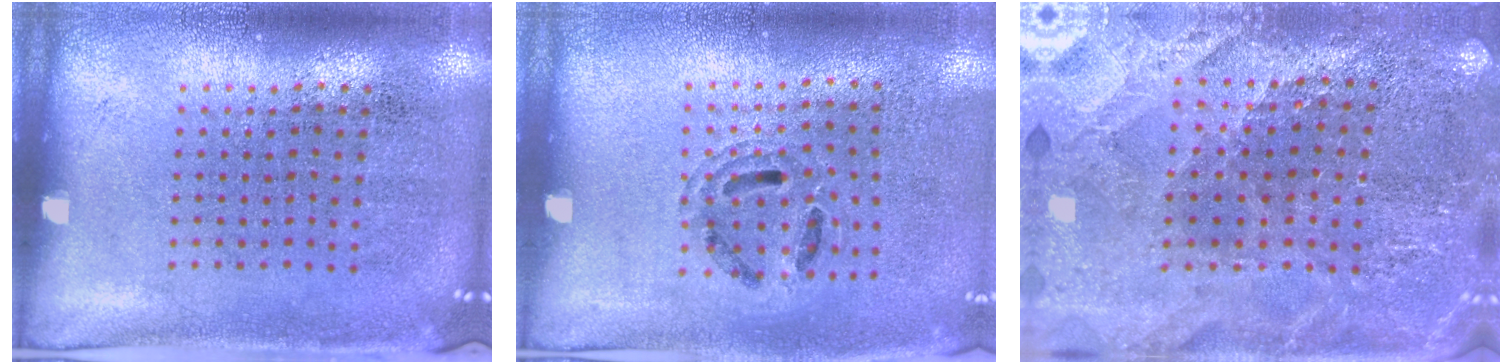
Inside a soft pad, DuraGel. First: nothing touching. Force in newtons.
{"total": 0.9, "press": 0.9, "slide": 0.1}
{"total": 2.8, "press": 2.8, "slide": 0.2}